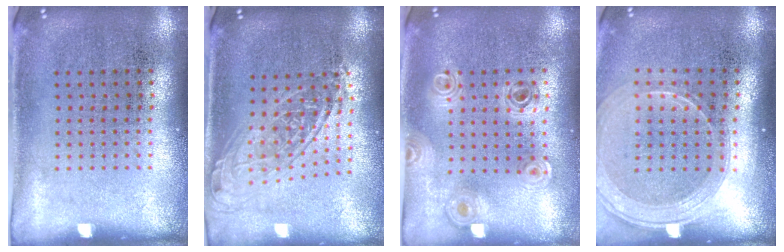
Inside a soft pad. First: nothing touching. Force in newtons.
{"total": 1.7, "press": 1.3, "slide": 1.0}
{"total": 0.8, "press": 0.8, "slide": 0.2}
{"total": 1.8, "press": 1.6, "slide": 0.8}